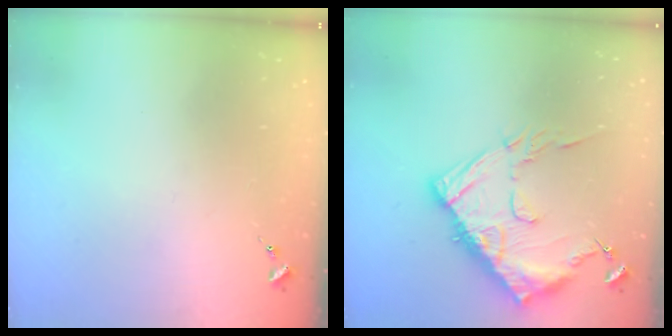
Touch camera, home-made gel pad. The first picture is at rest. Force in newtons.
{"total": 15.8, "press": 15.7, "slide": 1.6}